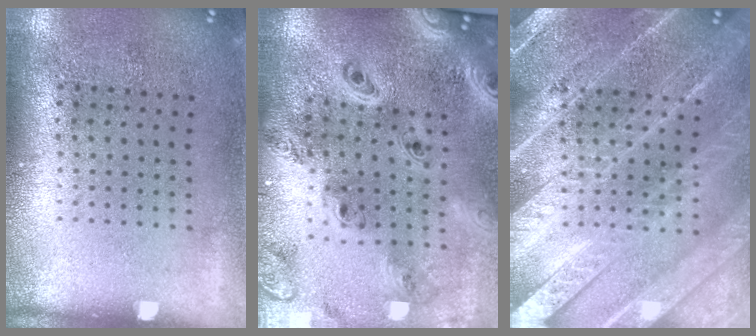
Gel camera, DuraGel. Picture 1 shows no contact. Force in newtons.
{"total": 3.4, "press": 2.8, "slide": 2.0}
{"total": 5.9, "press": 5.9, "slide": 0.7}